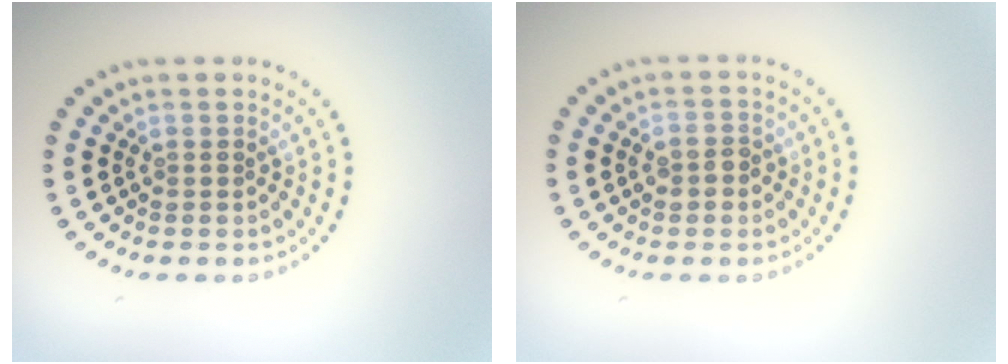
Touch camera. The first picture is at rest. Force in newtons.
{"total": 1.6, "press": 1.6, "slide": 0.3}